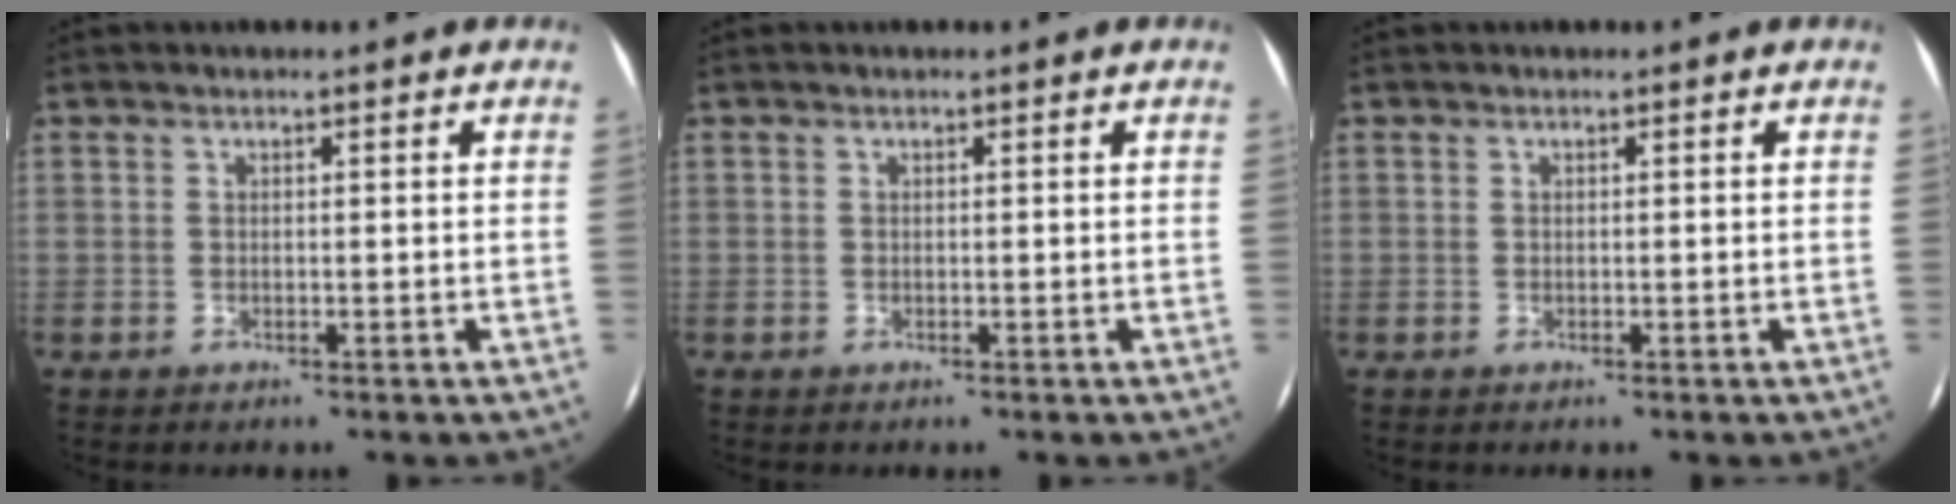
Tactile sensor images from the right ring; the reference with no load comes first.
{"total": 0.0}
{"total": 0.0}